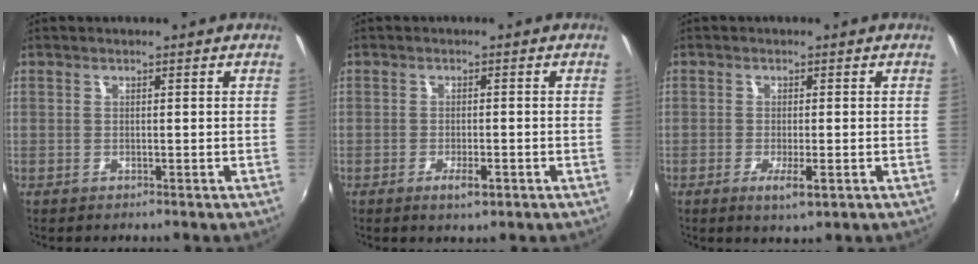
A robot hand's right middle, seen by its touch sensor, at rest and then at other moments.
{"total": 3.1, "force": [-1.5, 0.8, 2.5], "torque": [-0.051, -0.006, -0.025]}
{"total": 3.7, "force": [-1.4, 0.6, 3.4], "torque": [-0.066, -0.011, -0.022]}